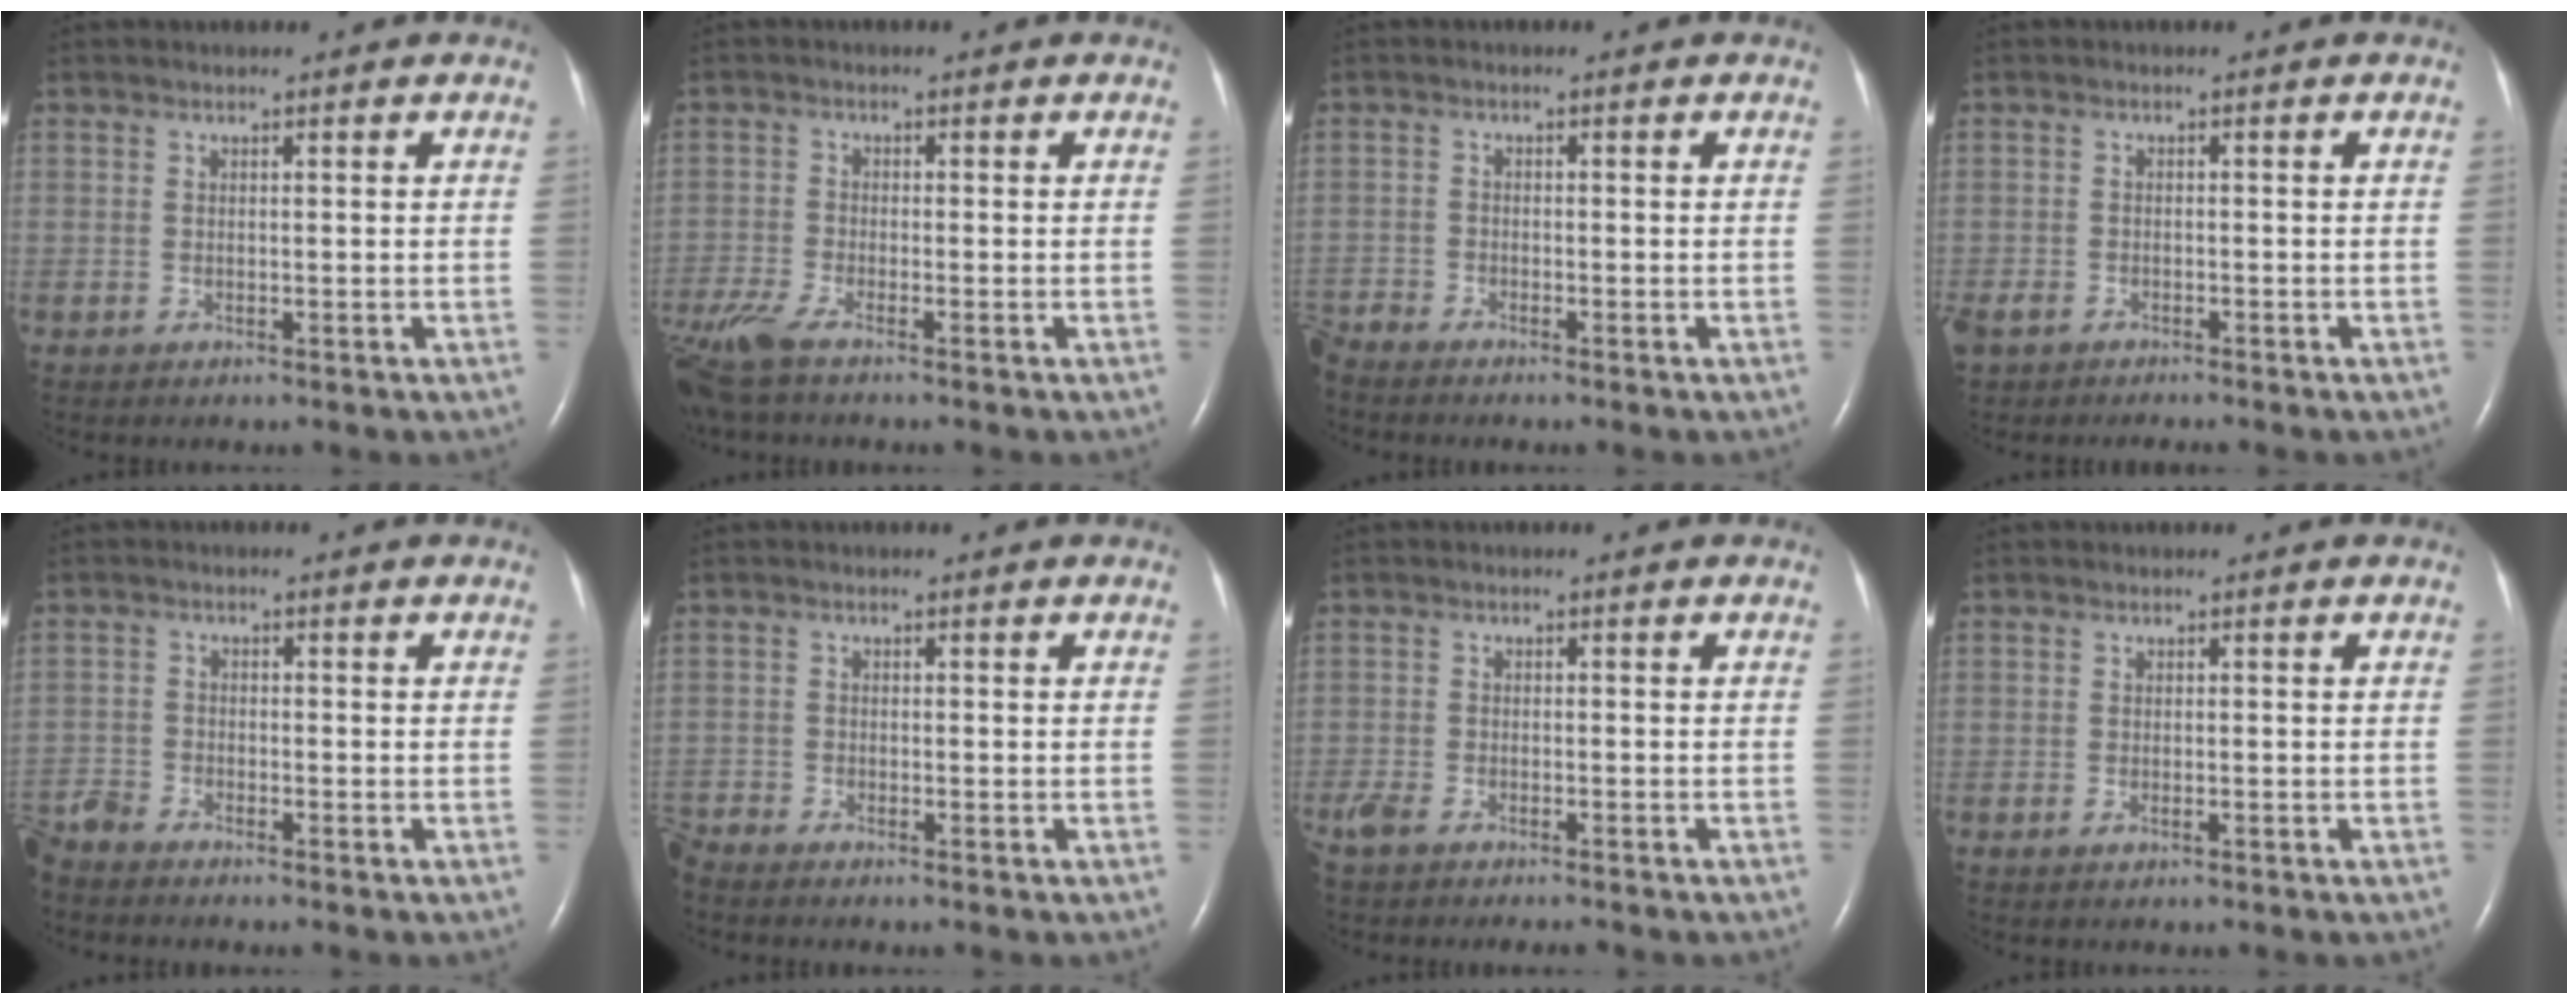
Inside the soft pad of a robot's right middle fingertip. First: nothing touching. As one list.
[{"total": 6.3, "force": [-4.9, 0.7, 3.9], "torque": [-0.091, -0.018, -0.098]}, {"total": 2.6, "force": [-2.6, 0.0, 0.3], "torque": [-0.009, -0.012, -0.052]}, {"total": 5.4, "force": [-4.3, 2.4, 2.4], "torque": [-0.053, -0.007, -0.071]}, {"total": 4.2, "force": [-4.1, 0.6, 0.9], "torque": [-0.018, -0.015, -0.083]}, {"total": 2.2, "force": [-2.2, -0.1, 0.2], "torque": [-0.009, -0.010, -0.044]}, {"total": 7.2, "force": [-5.9, 1.9, 3.6], "torque": [-0.066, -0.010, -0.097]}, {"total": 0.6, "force": [-0.4, 0.2, 0.5], "torque": [-0.010, 0.000, -0.005]}]